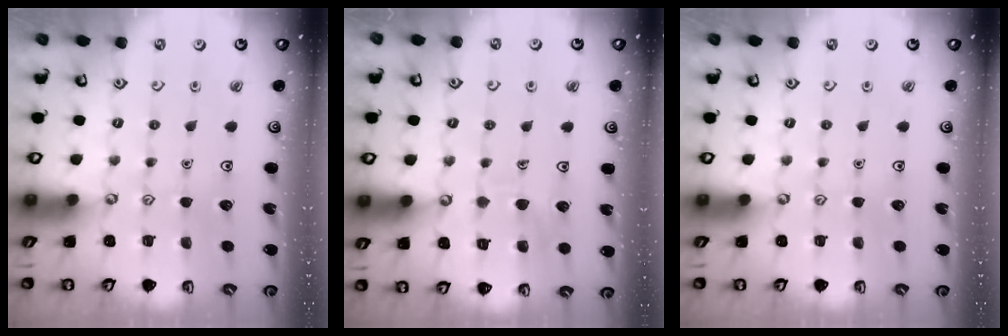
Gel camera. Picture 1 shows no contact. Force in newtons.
{"total": 7.1, "press": 7.1, "slide": 0.7}
{"total": 0.0}